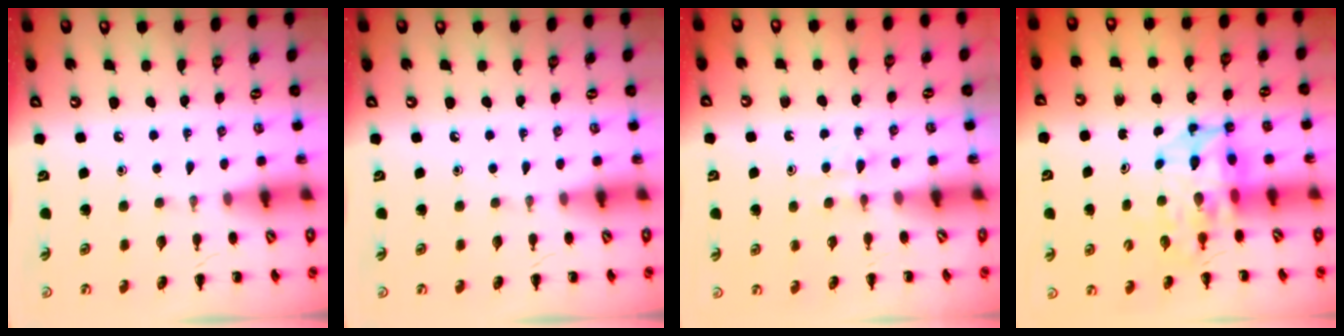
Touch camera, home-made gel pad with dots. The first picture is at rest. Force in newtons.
{"total": 0.0}
{"total": 3.1, "press": 2.9, "slide": 1.1}
{"total": 6.8, "press": 6.4, "slide": 2.3}